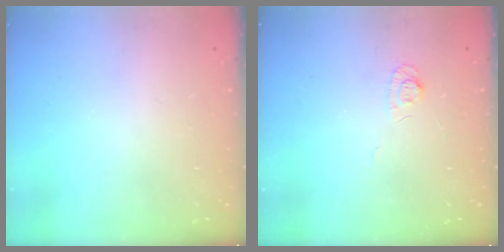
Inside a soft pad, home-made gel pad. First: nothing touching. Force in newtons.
{"total": 4.8, "press": 4.8, "slide": 0.6}